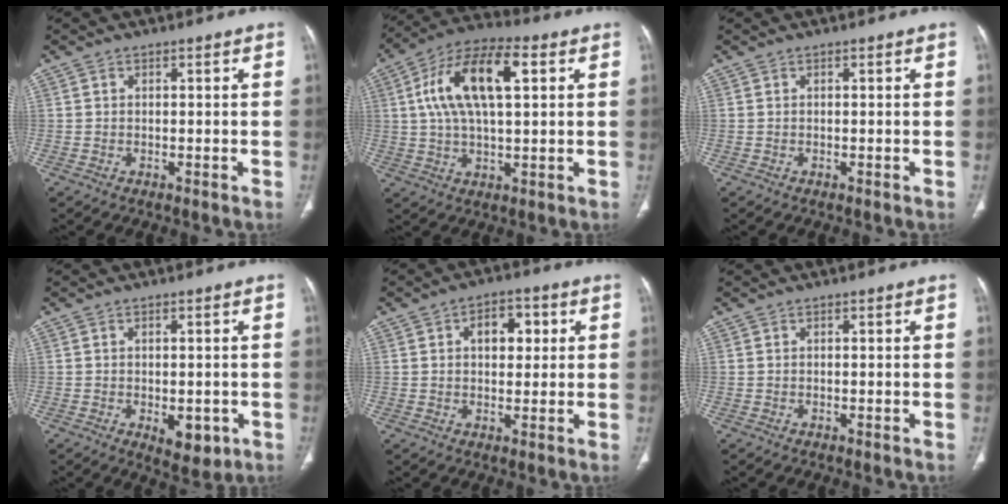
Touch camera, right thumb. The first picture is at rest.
{"total": 15.8, "force": [4.1, 6.9, 13.6], "torque": [-0.252, 0.020, 0.069]}
{"total": 0.0}
{"total": 5.7, "force": [-1.7, 3.0, 4.5], "torque": [-0.047, -0.005, -0.010]}
{"total": 6.9, "force": [1.8, 4.3, 5.1], "torque": [-0.046, 0.006, 0.025]}
{"total": 0.0}